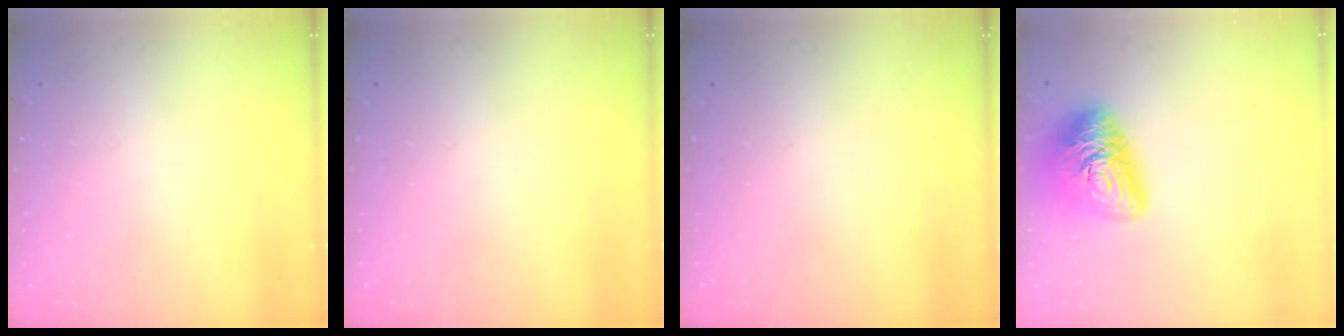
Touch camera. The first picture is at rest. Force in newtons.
{"total": 0.0}
{"total": 0.0}
{"total": 16.0, "press": 16.0, "slide": 1.2}